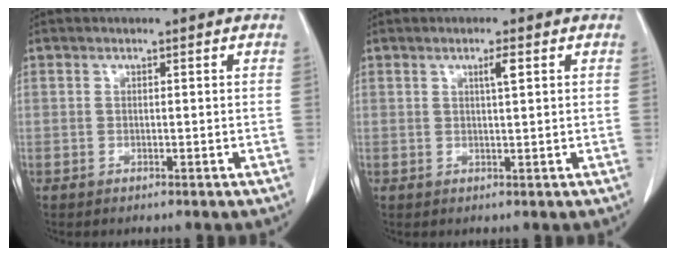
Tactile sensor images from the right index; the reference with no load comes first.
{"total": 1.8, "force": [0.8, 0.0, 1.7], "torque": [-0.032, -0.002, 0.012]}